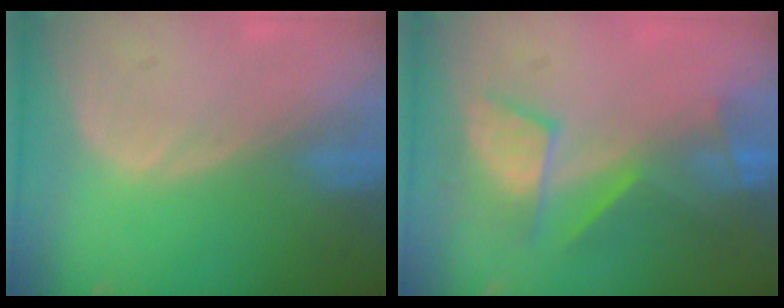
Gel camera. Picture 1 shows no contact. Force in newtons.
{"total": 7.6, "press": 7.1, "slide": 2.6}